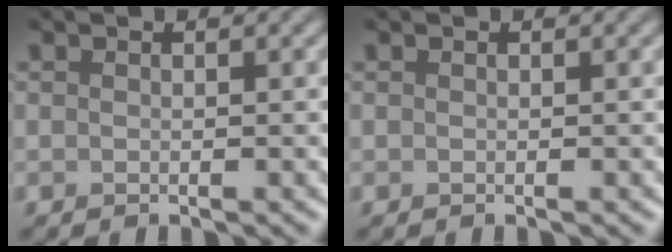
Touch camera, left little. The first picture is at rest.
{"total": 0.0}